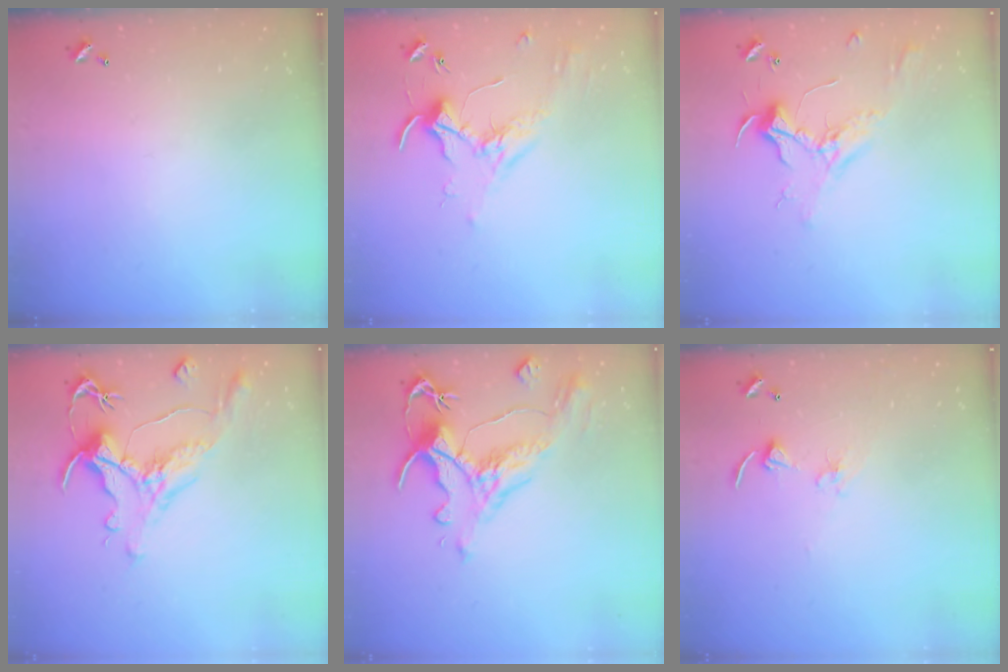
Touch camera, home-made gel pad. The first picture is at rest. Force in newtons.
{"total": 1.7, "press": 1.7, "slide": 0.4}
{"total": 2.4, "press": 2.3, "slide": 0.8}
{"total": 1.5, "press": 0.4, "slide": 1.5}
{"total": 1.6, "press": 0.7, "slide": 1.4}
{"total": 2.7, "press": 2.7, "slide": 0.2}